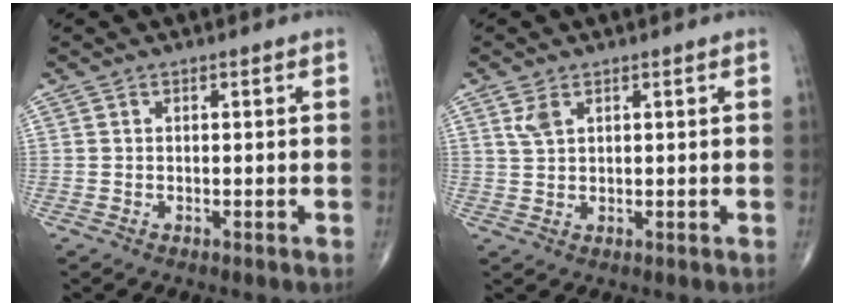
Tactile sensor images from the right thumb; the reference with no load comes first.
{"total": 2.8, "force": [1.5, 1.4, 1.9], "torque": [-0.040, 0.002, 0.037]}